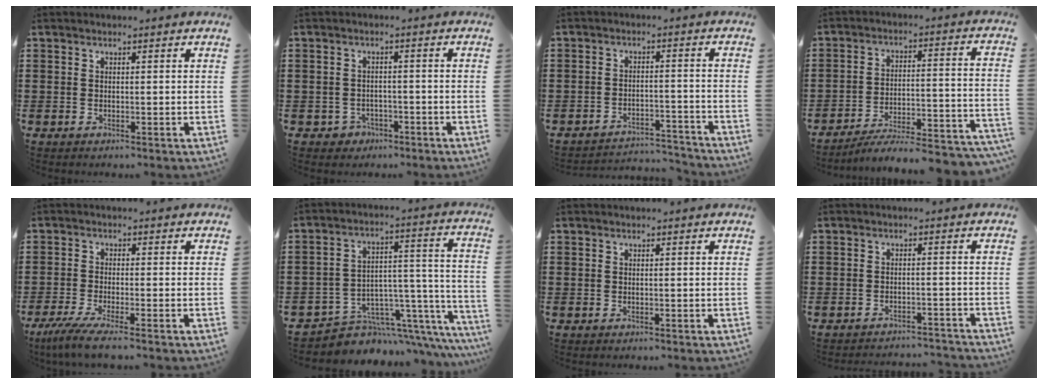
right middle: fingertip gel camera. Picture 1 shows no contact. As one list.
[{"total": 1.9, "force": [-1.5, 1.2, 0.3], "torque": [-0.013, -0.002, -0.034]}, {"total": 3.8, "force": [-3.7, 0.5, 0.0], "torque": [-0.007, 0.001, -0.079]}, {"total": 6.2, "force": [-5.7, 0.1, 2.4], "torque": [-0.034, -0.012, -0.111]}, {"total": 4.2, "force": [-3.1, -0.3, 2.8], "torque": [-0.070, -0.023, -0.061]}, {"total": 6.8, "force": [-5.6, 3.5, 1.5], "torque": [-0.027, -0.006, -0.097]}, {"total": 0.0}, {"total": 2.5, "force": [-2.5, -0.1, 0.2], "torque": [-0.009, 0.000, -0.052]}]